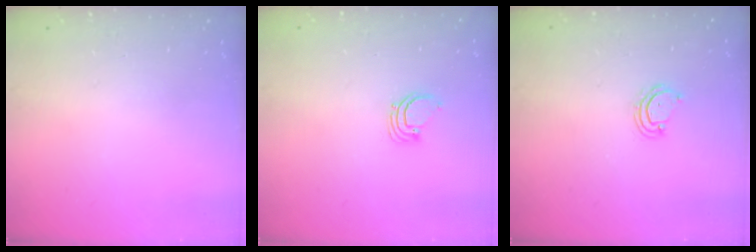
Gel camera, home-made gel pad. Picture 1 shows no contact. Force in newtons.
{"total": 2.5, "press": 2.5, "slide": 0.1}
{"total": 4.2, "press": 4.1, "slide": 0.4}